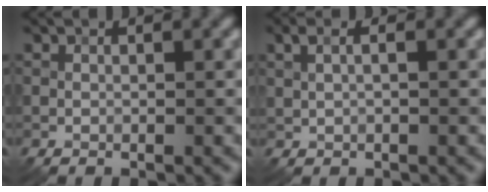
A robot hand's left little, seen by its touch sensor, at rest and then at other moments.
{"total": 1.5, "force": [0.9, 0.5, 1.1], "torque": [-0.028, 0.004, 0.016]}